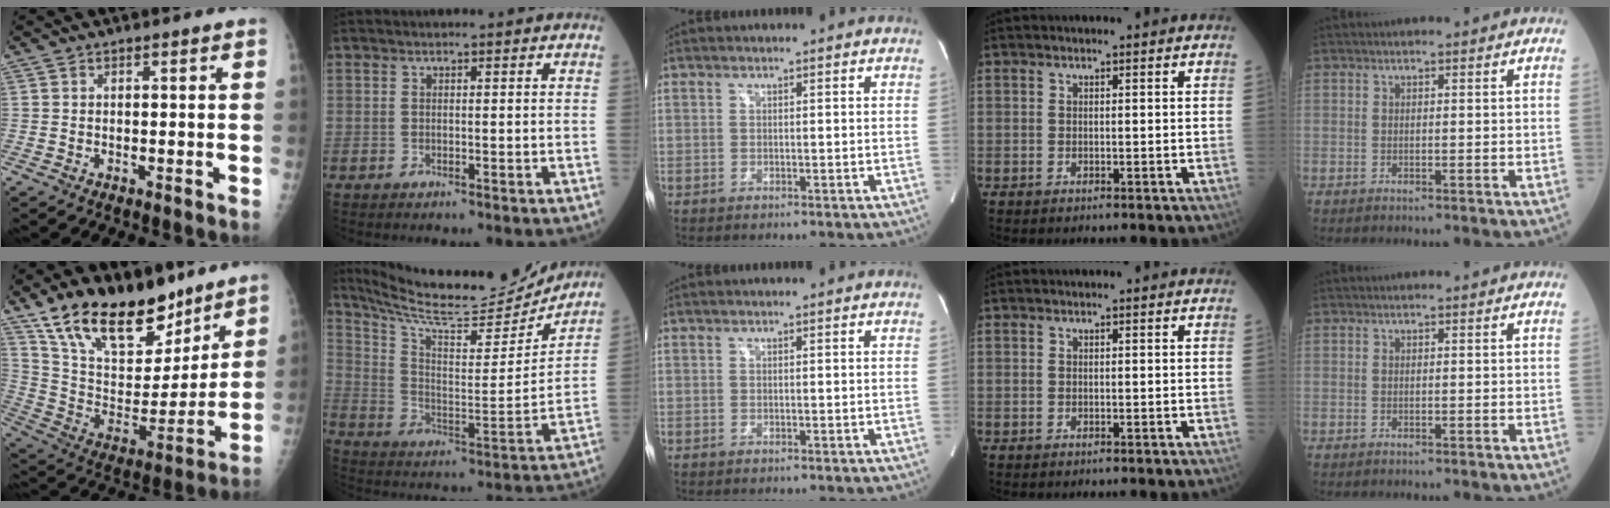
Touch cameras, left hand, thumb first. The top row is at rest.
{"thumb": {"total": 24.4, "force": [17.2, 11.4, 13.0], "torque": [-0.185, -0.070, 0.299]}, "index": {"total": 19.7, "force": [18.6, 1.7, 6.0], "torque": [-0.123, -0.041, 0.288]}}